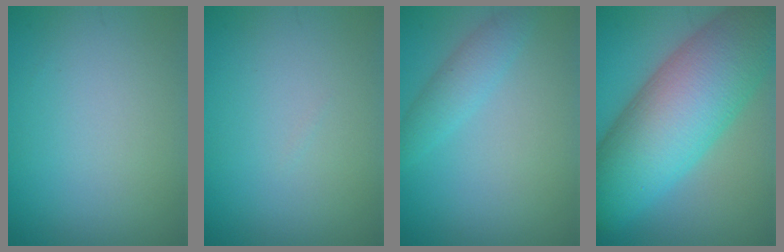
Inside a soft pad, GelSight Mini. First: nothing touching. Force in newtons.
{"total": 0.0}
{"total": 2.3, "press": 2.3, "slide": 0.2}
{"total": 13.9, "press": 13.9, "slide": 0.3}